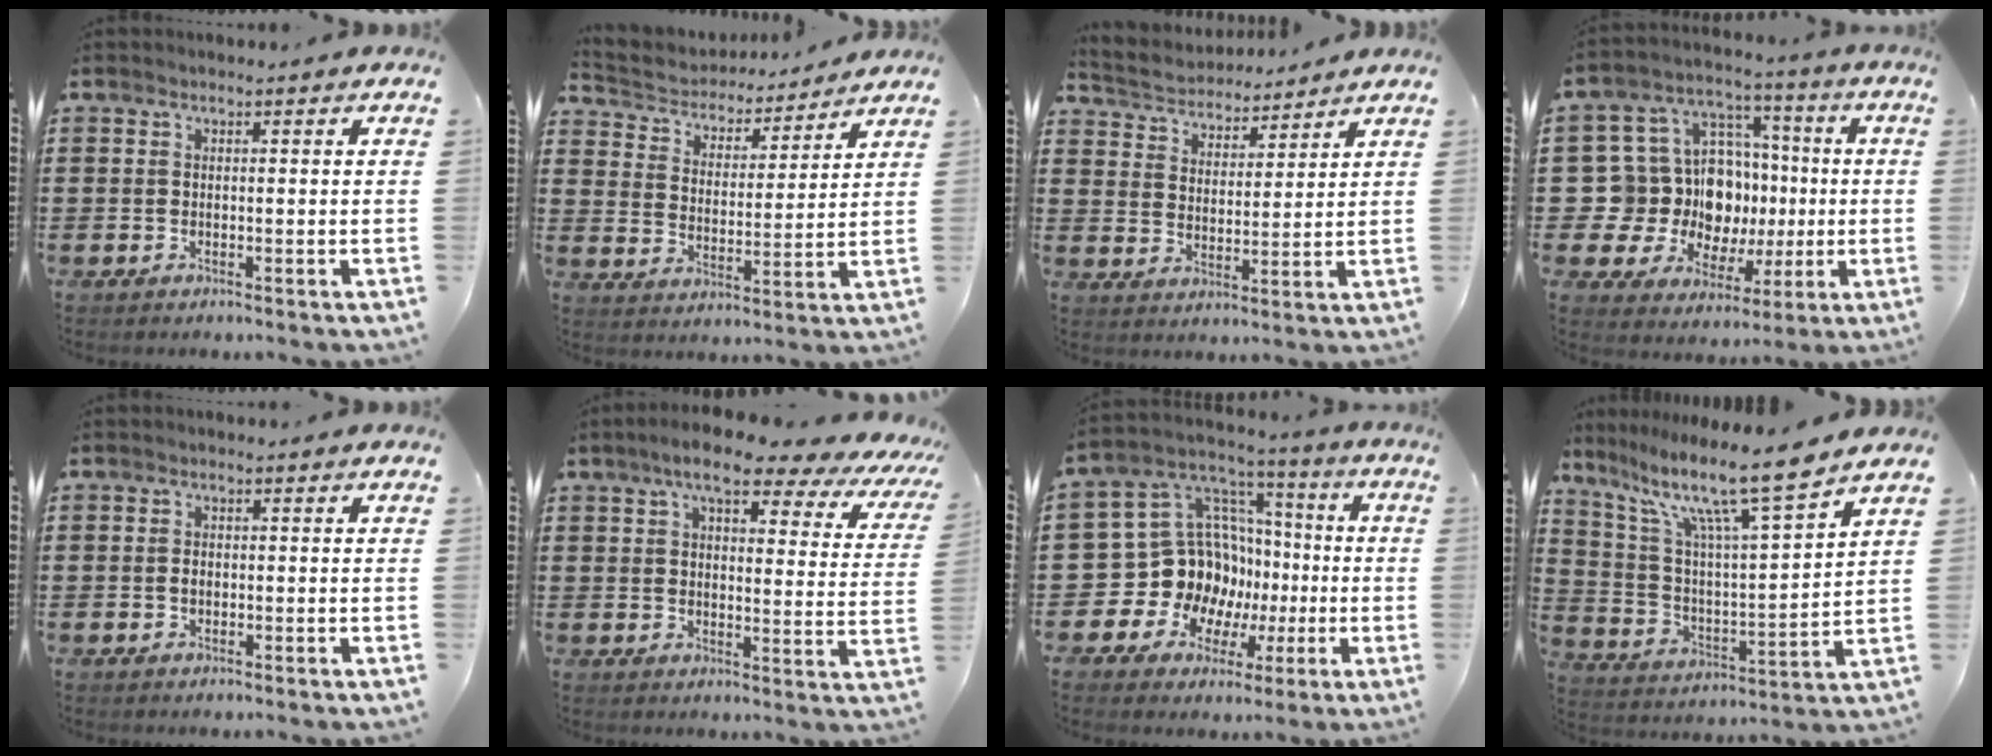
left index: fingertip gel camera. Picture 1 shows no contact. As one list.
[{"total": 4.0, "force": [3.9, 0.9, 0.0], "torque": [-0.025, -0.030, 0.061]}, {"total": 4.0, "force": [3.9, 0.7, -0.3], "torque": [-0.018, -0.025, 0.066]}, {"total": 14.0, "force": [-0.1, 13.1, 4.9], "torque": [-0.129, -0.011, 0.016]}, {"total": 1.3, "force": [-0.2, 0.9, 0.9], "torque": [-0.021, 0.004, -0.005]}, {"total": 8.2, "force": [6.3, 2.0, 4.9], "torque": [-0.101, -0.022, 0.104]}, {"total": 14.2, "force": [-1.6, 13.2, 4.9], "torque": [-0.138, -0.026, -0.005]}, {"total": 12.5, "force": [9.4, 1.0, 8.3], "torque": [-0.183, -0.055, 0.151]}]